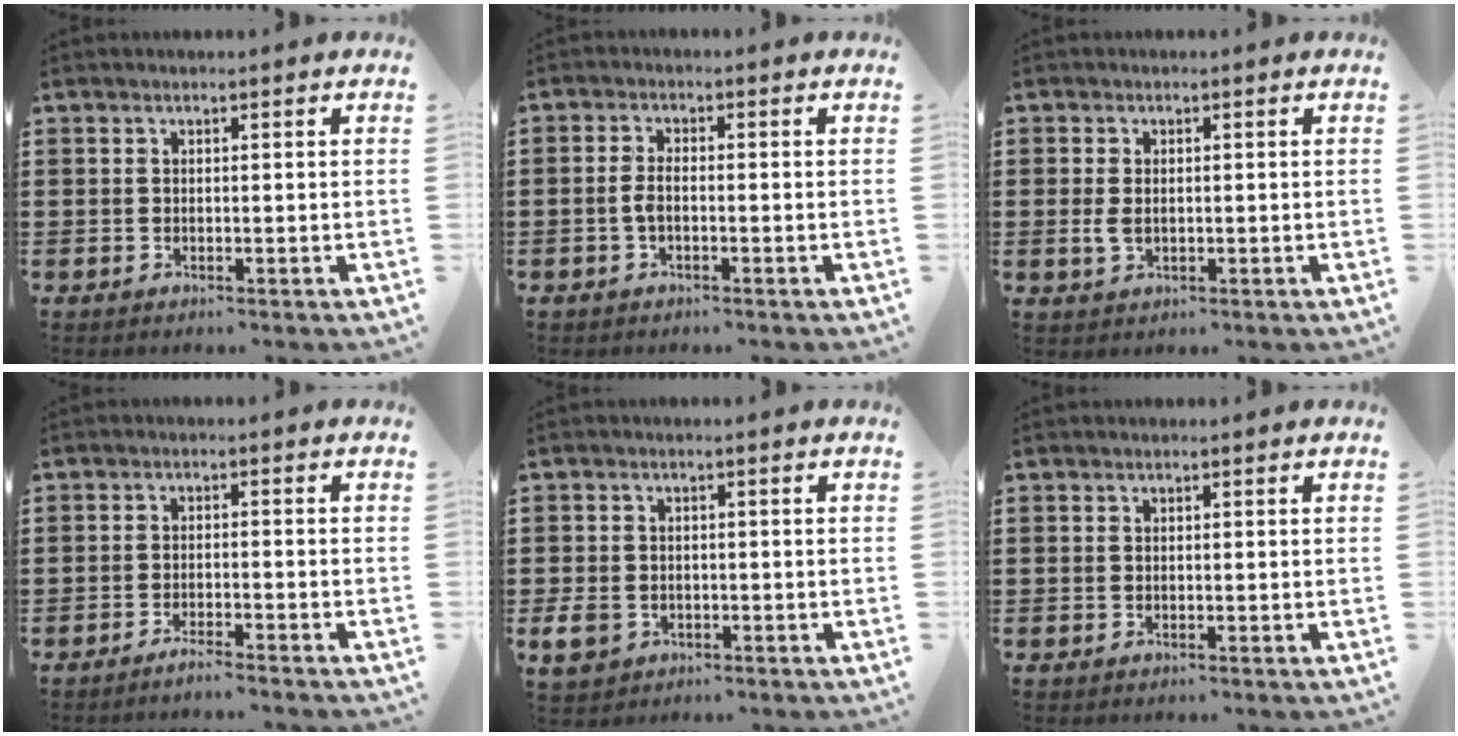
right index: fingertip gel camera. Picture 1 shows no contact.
{"total": 2.4, "force": [-0.8, 0.9, 2.0], "torque": [-0.053, -0.004, -0.021]}
{"total": 2.3, "force": [-0.1, 1.4, 1.8], "torque": [-0.044, 0.002, -0.004]}
{"total": 2.1, "force": [-2.0, -0.3, 0.6], "torque": [-0.011, 0.002, -0.037]}
{"total": 3.2, "force": [-1.6, 2.5, 1.3], "torque": [-0.042, -0.004, -0.034]}
{"total": 0.0}